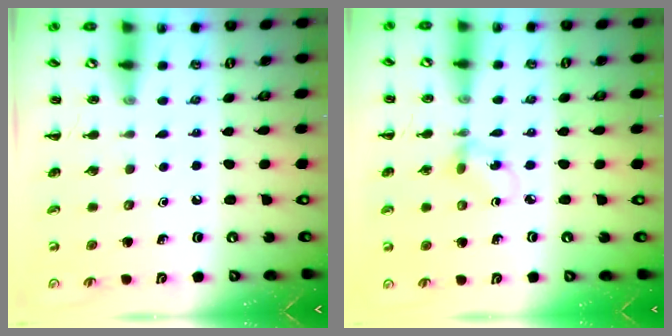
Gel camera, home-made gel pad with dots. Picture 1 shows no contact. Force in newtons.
{"total": 2.8, "press": 2.8, "slide": 0.7}